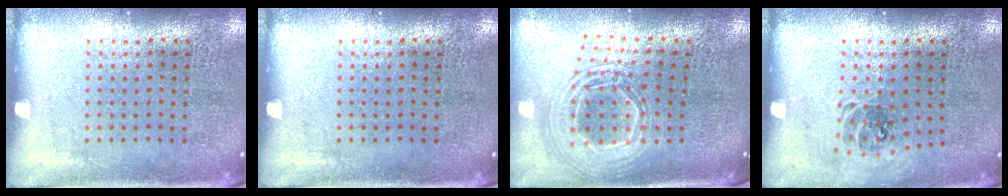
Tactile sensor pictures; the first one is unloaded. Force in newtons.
{"total": 0.0}
{"total": 2.3, "press": 1.8, "slide": 1.5}
{"total": 0.9, "press": 0.8, "slide": 0.3}